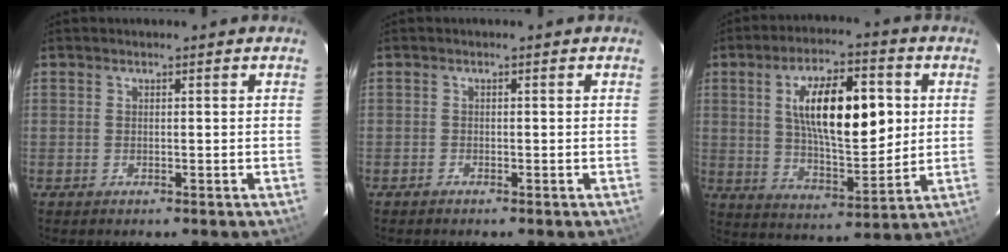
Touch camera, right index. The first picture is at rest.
{"total": 0.6, "force": [-0.6, 0.2, 0.0], "torque": [0.001, 0.002, -0.013]}
{"total": 17.0, "force": [3.7, 6.7, 15.1], "torque": [-0.249, 0.012, 0.065]}